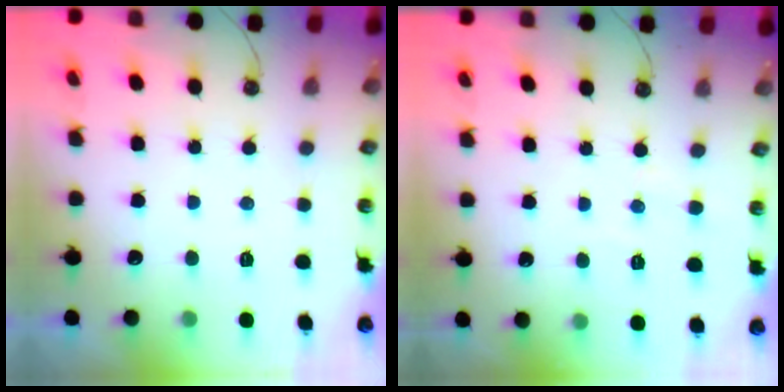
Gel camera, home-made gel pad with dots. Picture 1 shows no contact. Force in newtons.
{"total": 3.9, "press": 3.9, "slide": 0.6}